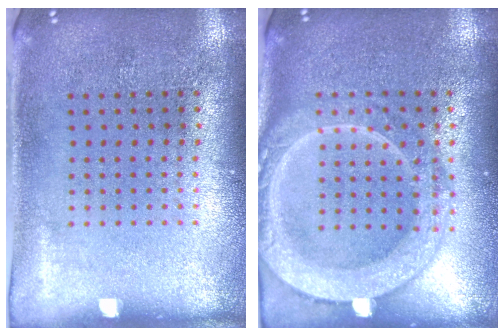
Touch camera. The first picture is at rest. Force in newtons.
{"total": 2.7, "press": 2.7, "slide": 0.3}